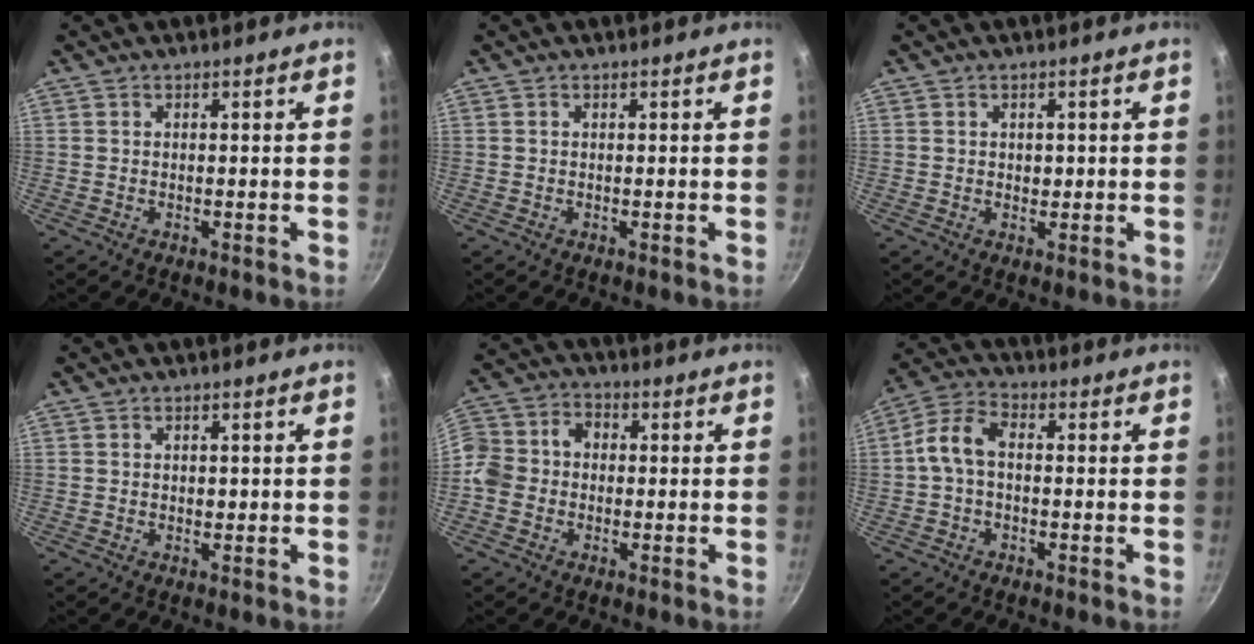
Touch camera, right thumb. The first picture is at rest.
{"total": 0.0}
{"total": 1.6, "force": [0.3, 1.2, 0.9], "torque": [0.001, 0.000, 0.004]}
{"total": 0.8, "force": [0.1, 0.7, 0.5], "torque": [0.001, 0.000, 0.002]}
{"total": 9.0, "force": [-0.9, 7.5, 4.8], "torque": [-0.081, 0.038, -0.029]}
{"total": 7.2, "force": [-0.2, 4.4, 5.8], "torque": [-0.114, 0.025, -0.013]}